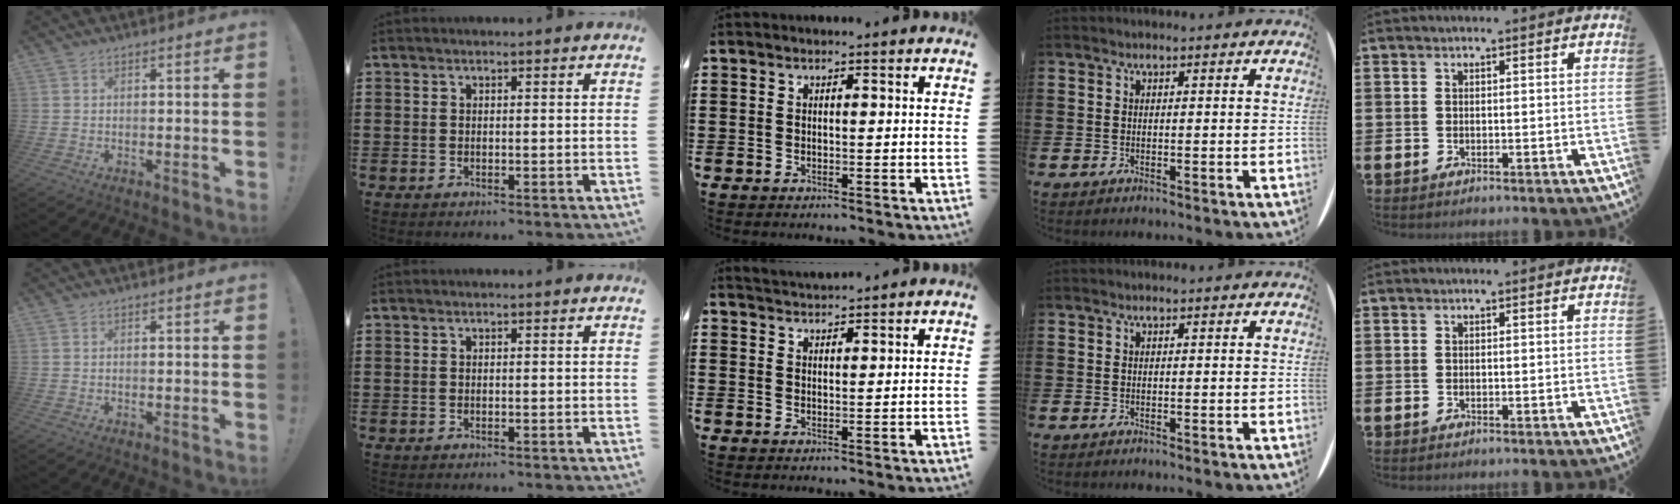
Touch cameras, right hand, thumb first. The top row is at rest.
{"middle": {"total": 2.0, "force": [2.0, -0.1, -0.3], "torque": [-0.001, -0.001, 0.039]}}